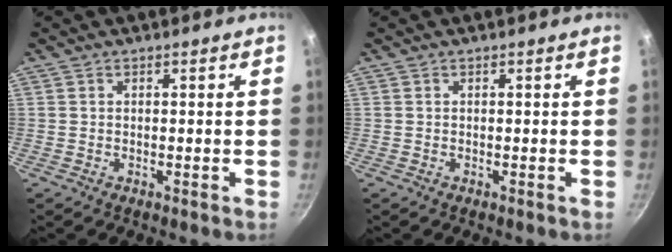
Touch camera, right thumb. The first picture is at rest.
{"total": 0.0}